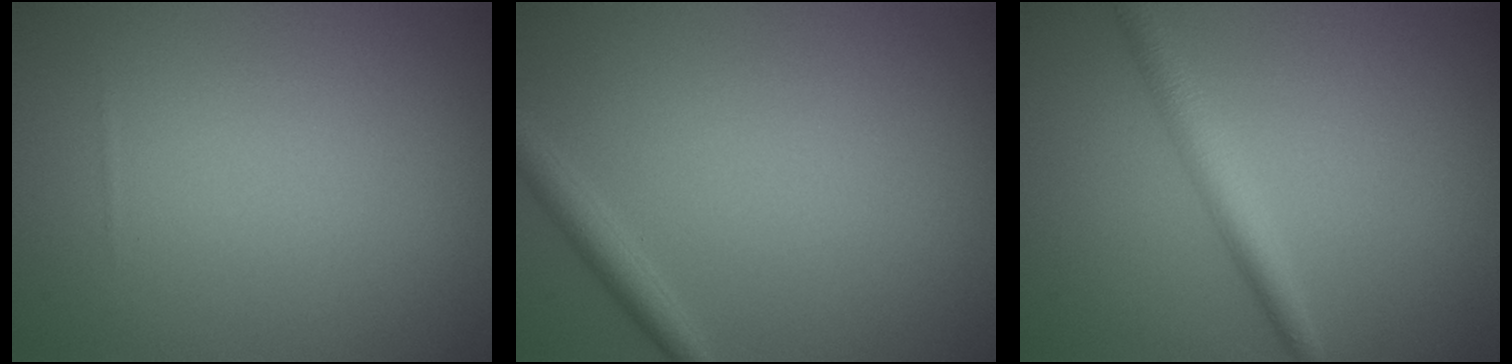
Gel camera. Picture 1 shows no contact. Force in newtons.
{"total": 1.8, "press": 1.7, "slide": 0.1}
{"total": 2.7, "press": 2.7, "slide": 0.1}